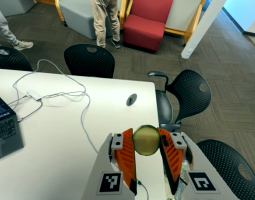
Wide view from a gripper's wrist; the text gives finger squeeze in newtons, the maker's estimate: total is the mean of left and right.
{"total": 12.2, "left": 12.6, "right": 11.9}